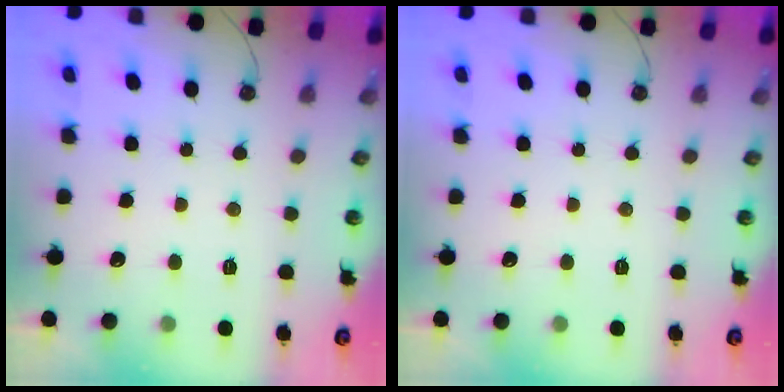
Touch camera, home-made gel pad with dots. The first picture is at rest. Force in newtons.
{"total": 0.0}